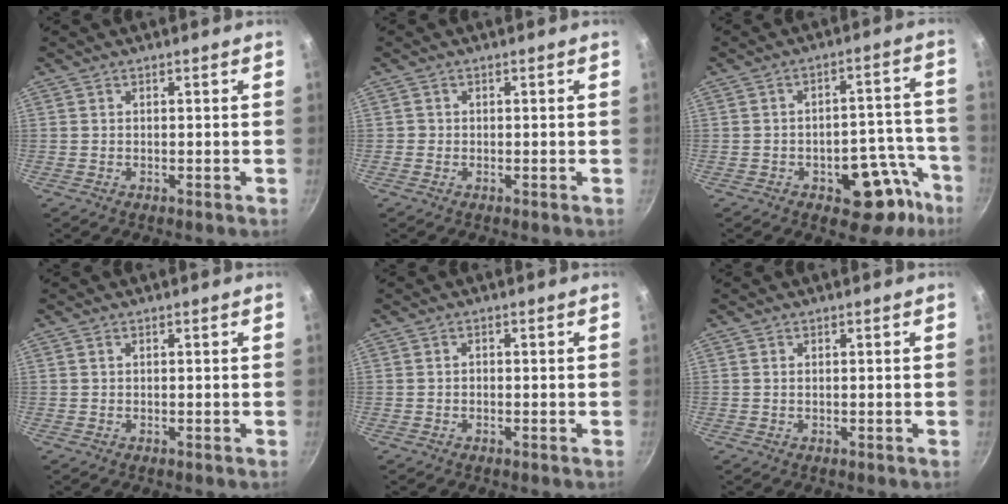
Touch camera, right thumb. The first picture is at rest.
{"total": 0.6, "force": [-0.2, 0.6, 0.1], "torque": [0.002, 0.003, -0.005]}
{"total": 11.9, "force": [-6.2, 6.3, 8.0], "torque": [-0.059, 0.061, -0.074]}
{"total": 0.0}
{"total": 0.6, "force": [-0.2, 0.4, 0.3], "torque": [0.001, 0.003, -0.006]}
{"total": 0.0}